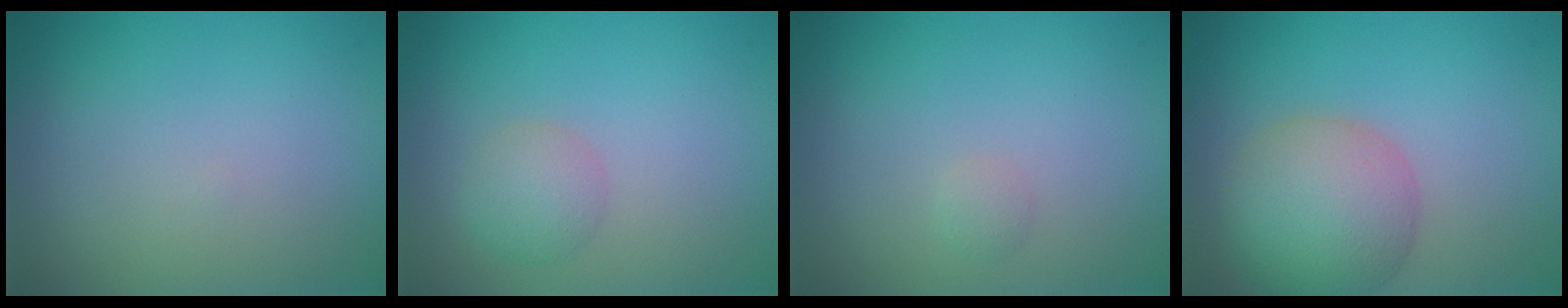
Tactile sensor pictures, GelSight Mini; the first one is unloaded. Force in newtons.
{"total": 2.1, "press": 2.1, "slide": 0.1}
{"total": 0.7, "press": 0.7, "slide": 0.0}
{"total": 6.8, "press": 6.8, "slide": 0.2}